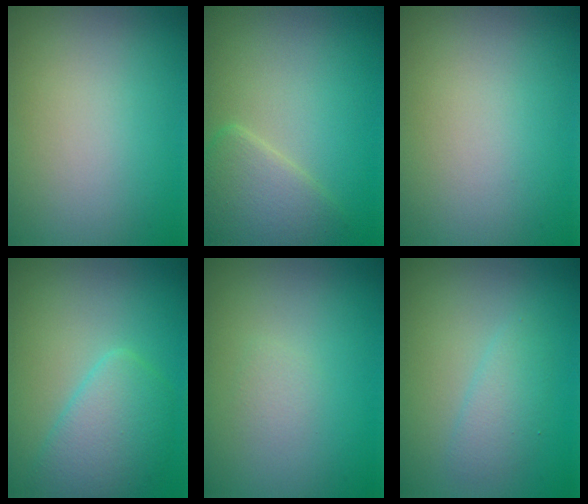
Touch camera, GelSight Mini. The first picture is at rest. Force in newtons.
{"total": 3.5, "press": 3.5, "slide": 0.1}
{"total": 0.0}
{"total": 4.2, "press": 4.2, "slide": 0.2}
{"total": 0.7, "press": 0.7, "slide": 0.0}
{"total": 1.9, "press": 1.9, "slide": 0.1}